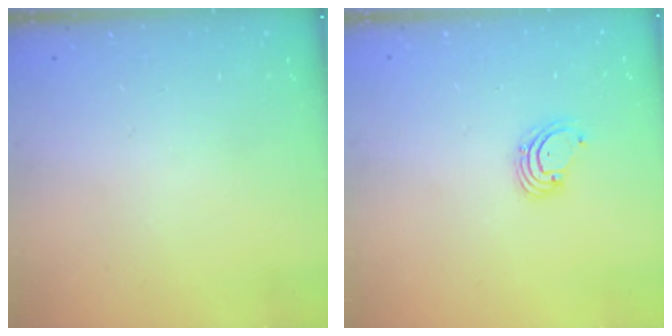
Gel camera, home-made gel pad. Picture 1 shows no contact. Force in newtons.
{"total": 1.8, "press": 1.8, "slide": 0.2}